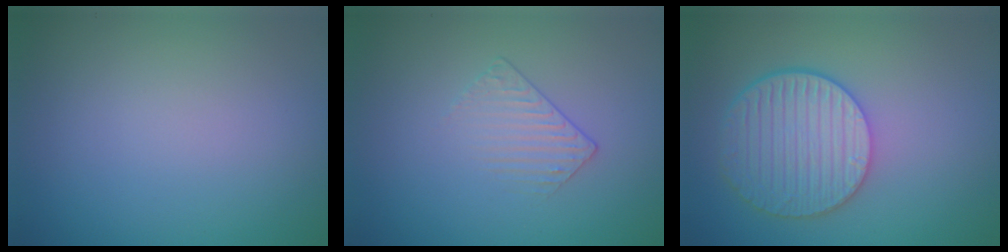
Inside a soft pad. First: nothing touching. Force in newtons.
{"total": 1.3, "press": 0.6, "slide": 1.1}
{"total": 5.5, "press": 4.9, "slide": 2.5}